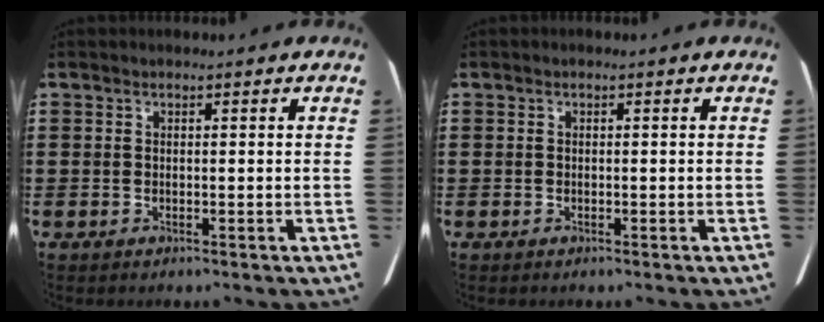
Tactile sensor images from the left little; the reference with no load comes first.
{"total": 0.0}